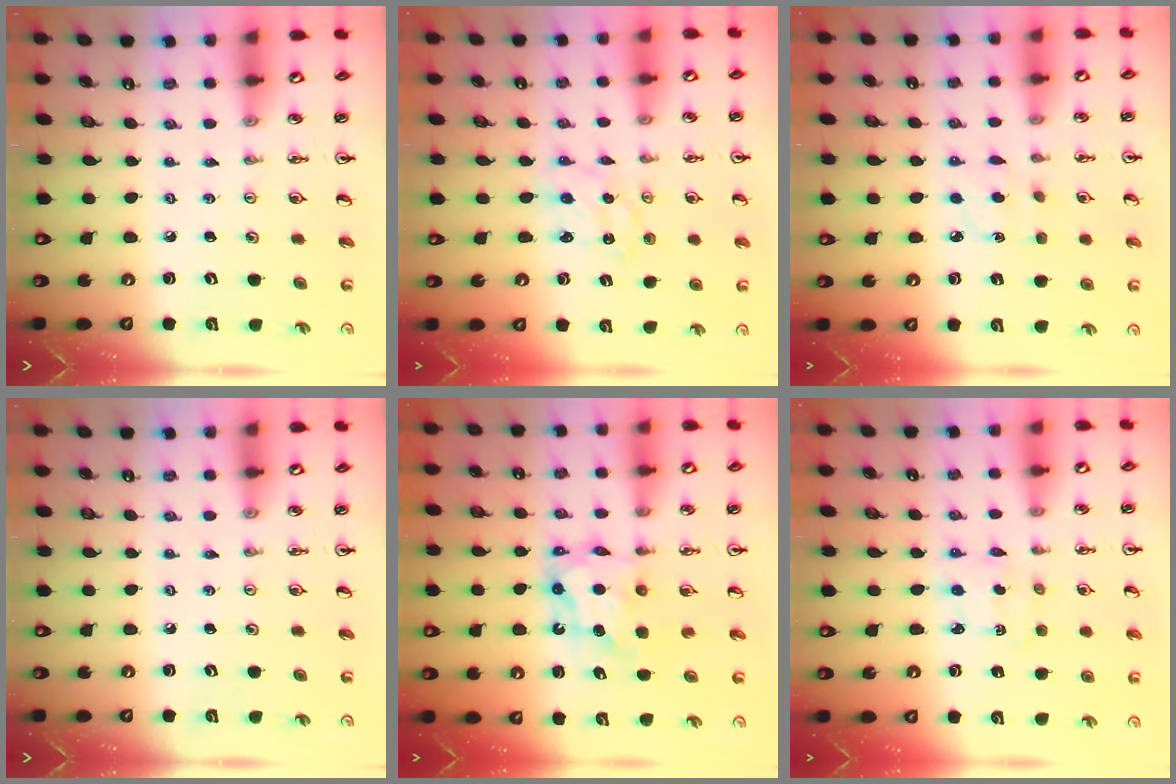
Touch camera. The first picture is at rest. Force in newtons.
{"total": 1.4, "press": 1.4, "slide": 0.1}
{"total": 4.4, "press": 4.4, "slide": 0.5}
{"total": 0.0}
{"total": 6.4, "press": 6.4, "slide": 0.2}
{"total": 2.3, "press": 2.3, "slide": 0.6}